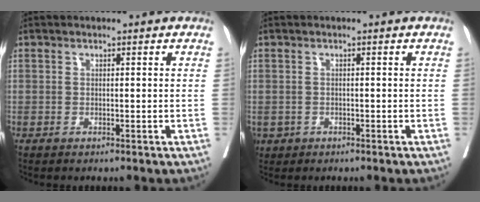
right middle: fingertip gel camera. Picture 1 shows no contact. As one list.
[{"total": 2.0, "force": [-0.9, 1.8, 0.4], "torque": [-0.005, 0.002, -0.012]}]